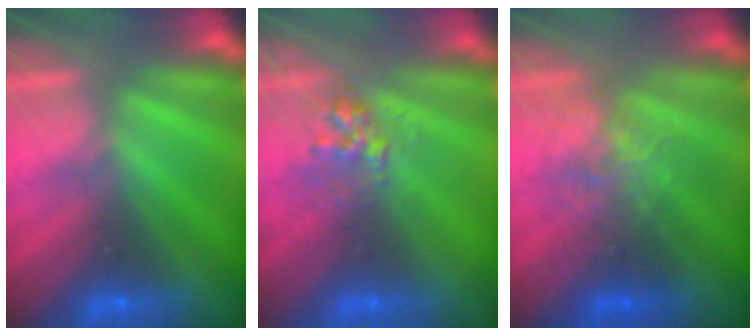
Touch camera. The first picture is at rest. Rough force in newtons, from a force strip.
{"total": 2.7}
{"total": 2.5}